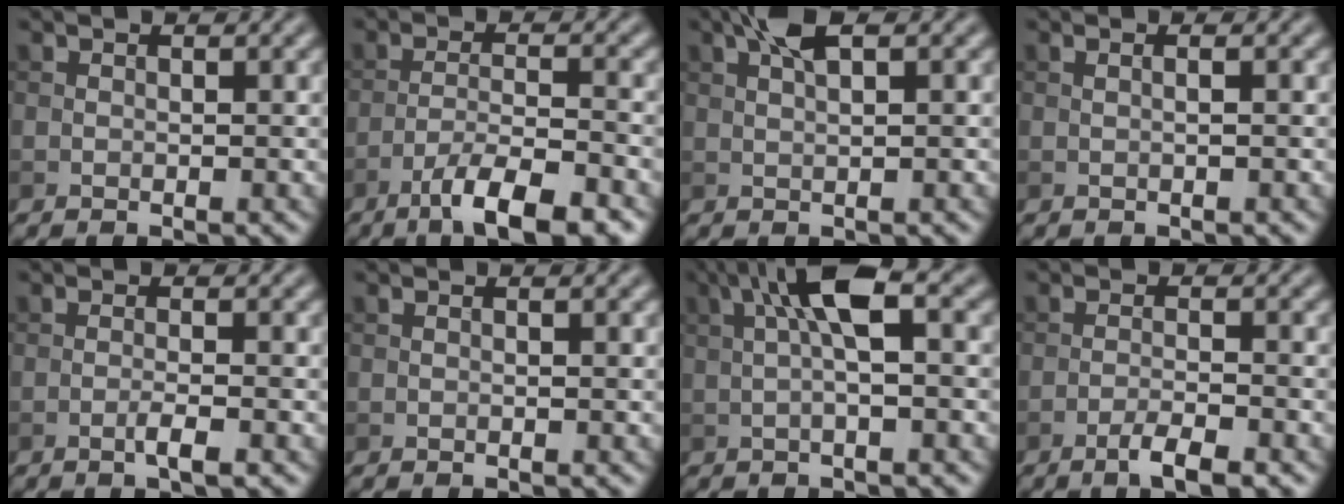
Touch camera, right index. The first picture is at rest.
{"total": 6.7, "force": [-4.5, 1.3, 4.8], "torque": [-0.080, 0.002, -0.075]}
{"total": 2.8, "force": [1.3, 0.6, 2.4], "torque": [-0.043, 0.008, 0.023]}
{"total": 1.2, "force": [0.2, 0.4, 1.1], "torque": [-0.009, -0.005, -0.002]}
{"total": 1.7, "force": [-0.7, 0.2, 1.6], "torque": [-0.024, 0.004, -0.018]}
{"total": 0.6, "force": [0.1, 0.1, 0.5], "torque": [-0.009, 0.000, -0.002]}
{"total": 5.8, "force": [1.4, 1.2, 5.5], "torque": [-0.094, 0.019, 0.017]}
{"total": 2.9, "force": [-1.8, 0.4, 2.2], "torque": [-0.038, 0.004, -0.038]}